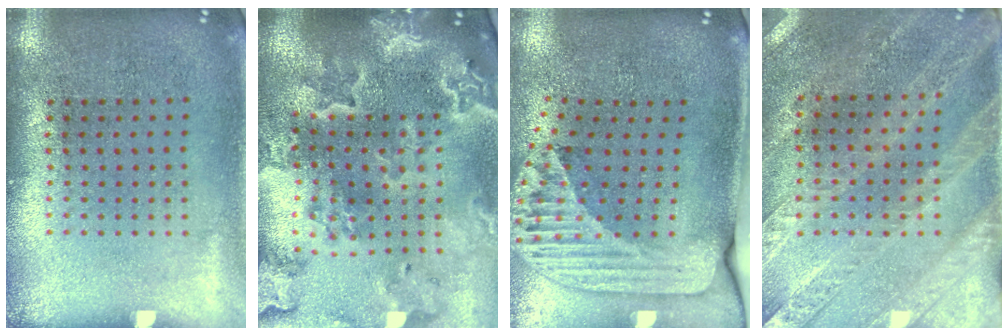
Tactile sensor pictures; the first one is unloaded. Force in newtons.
{"total": 3.5, "press": 3.2, "slide": 1.5}
{"total": 2.5, "press": 1.8, "slide": 1.8}
{"total": 2.6, "press": 2.4, "slide": 1.2}